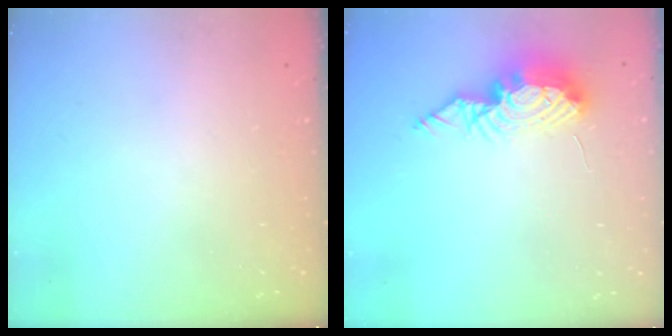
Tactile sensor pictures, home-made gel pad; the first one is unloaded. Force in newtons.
{"total": 10.7, "press": 10.7, "slide": 1.0}